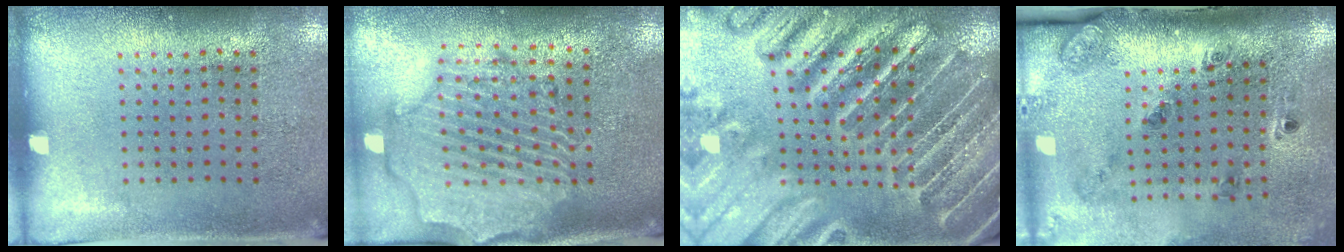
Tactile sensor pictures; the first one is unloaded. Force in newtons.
{"total": 2.8, "press": 2.5, "slide": 1.3}
{"total": 4.3, "press": 4.0, "slide": 1.3}
{"total": 2.0, "press": 1.6, "slide": 1.3}